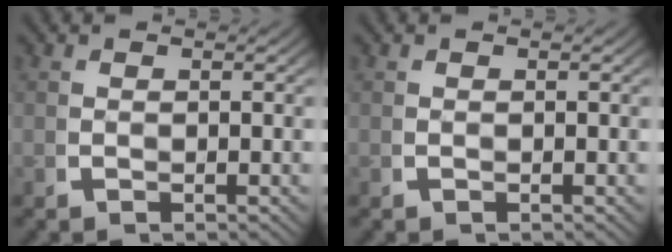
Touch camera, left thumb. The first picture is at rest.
{"total": 0.0}